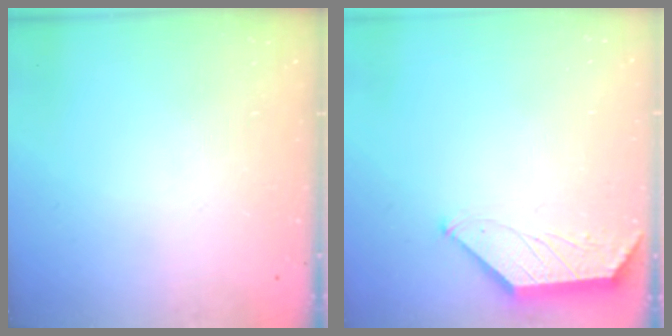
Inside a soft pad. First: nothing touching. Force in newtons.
{"total": 1.3, "press": 1.2, "slide": 0.3}